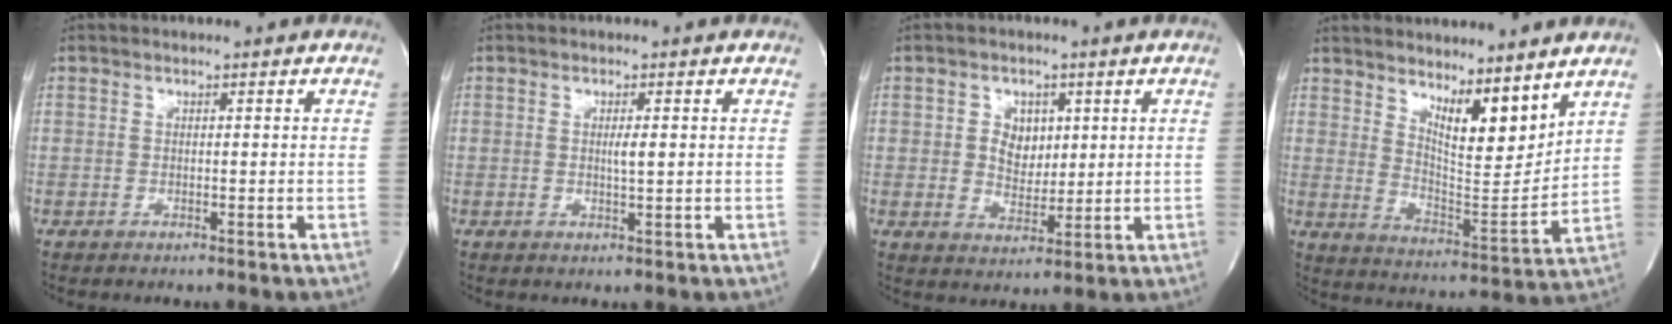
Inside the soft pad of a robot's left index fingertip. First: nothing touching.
{"total": 1.8, "force": [0.0, 0.2, 1.8], "torque": [-0.033, -0.005, -0.001]}
{"total": 5.1, "force": [1.3, 4.0, 2.9], "torque": [-0.049, 0.002, 0.027]}
{"total": 10.6, "force": [7.6, 2.8, 6.8], "torque": [-0.118, -0.012, 0.137]}